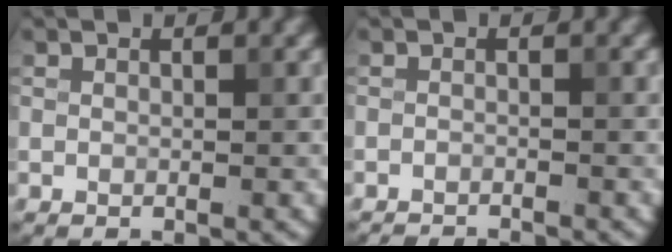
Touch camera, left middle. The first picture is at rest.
{"total": 3.0, "force": [-2.9, 0.3, 0.6], "torque": [-0.010, -0.007, -0.045]}